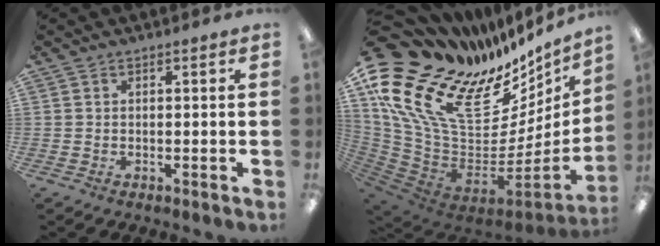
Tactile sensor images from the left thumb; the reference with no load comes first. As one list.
[{"total": 22.5, "force": [13.6, 11.6, 13.7], "torque": [-0.252, -0.136, 0.283]}]